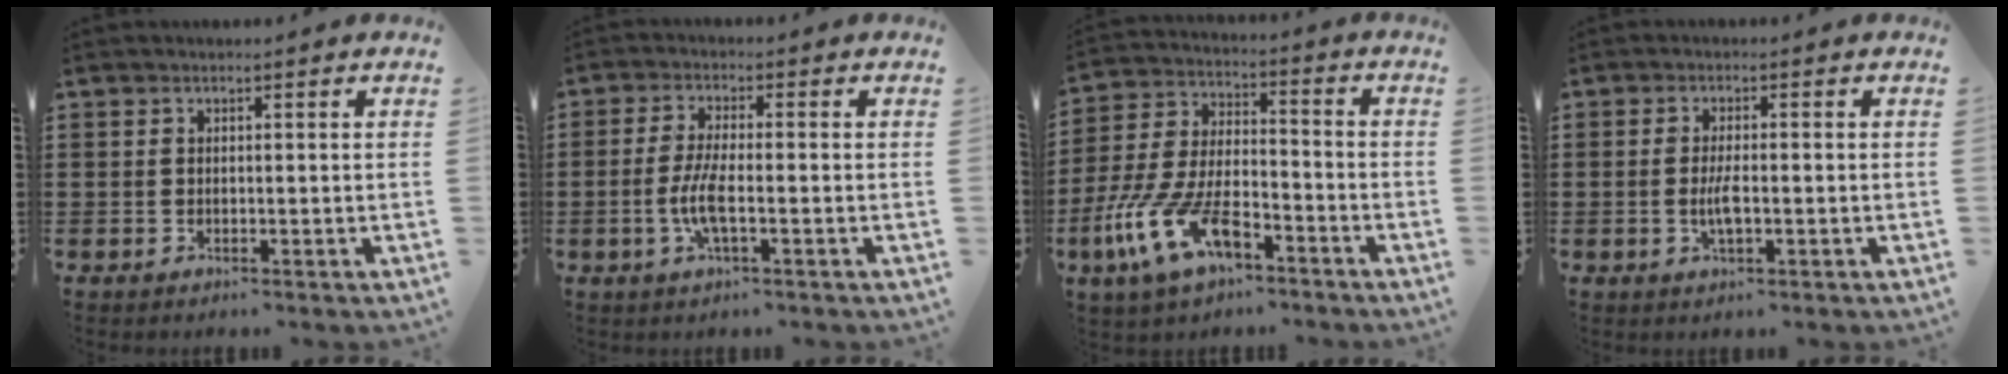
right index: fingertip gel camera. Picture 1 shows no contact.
{"total": 5.4, "force": [-1.4, 1.3, 5.0], "torque": [-0.113, -0.004, -0.033]}
{"total": 12.3, "force": [-6.7, 5.1, 8.9], "torque": [-0.215, 0.002, -0.132]}
{"total": 3.5, "force": [-0.7, 0.9, 3.3], "torque": [-0.070, -0.003, -0.017]}